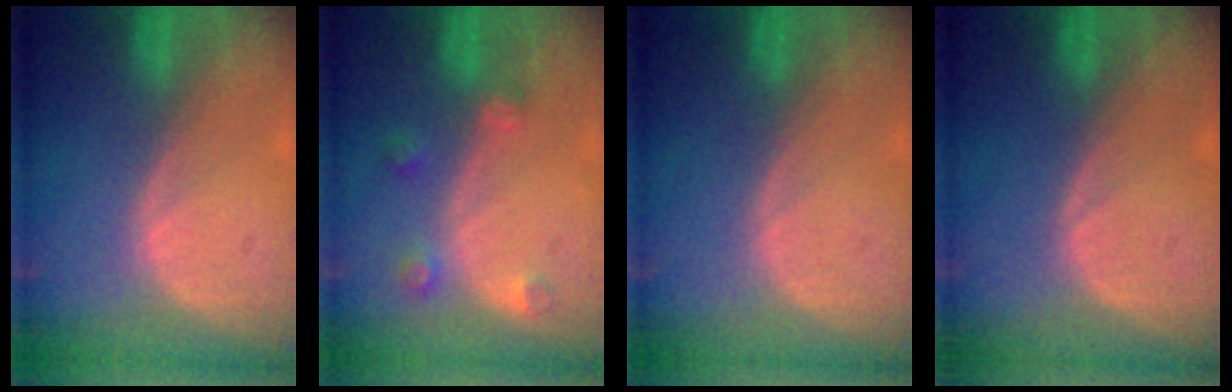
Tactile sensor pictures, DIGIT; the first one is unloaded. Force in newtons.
{"total": 3.3, "press": 3.0, "slide": 1.2}
{"total": 0.0}
{"total": 0.0}